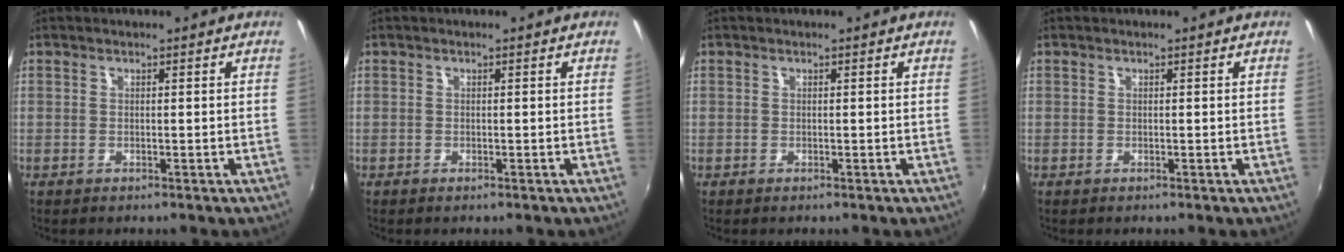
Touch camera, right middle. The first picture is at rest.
{"total": 0.7, "force": [0.6, -0.1, -0.2], "torque": [0.004, -0.001, 0.008]}
{"total": 0.0}
{"total": 0.0}